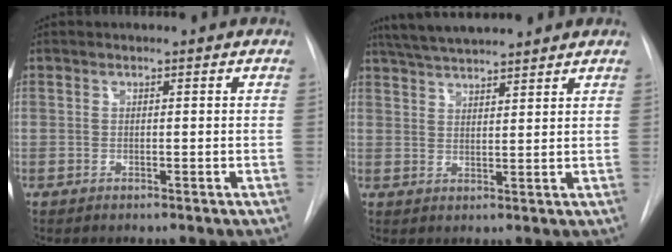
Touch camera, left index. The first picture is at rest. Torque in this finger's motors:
{"motor_torque": [0.15, -0.53, 0.84, 0.21]}